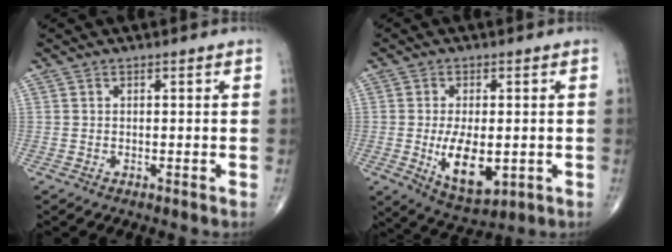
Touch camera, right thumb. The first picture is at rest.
{"total": 10.6, "force": [-1.6, 5.2, 9.0], "torque": [-0.143, -0.017, -0.013]}